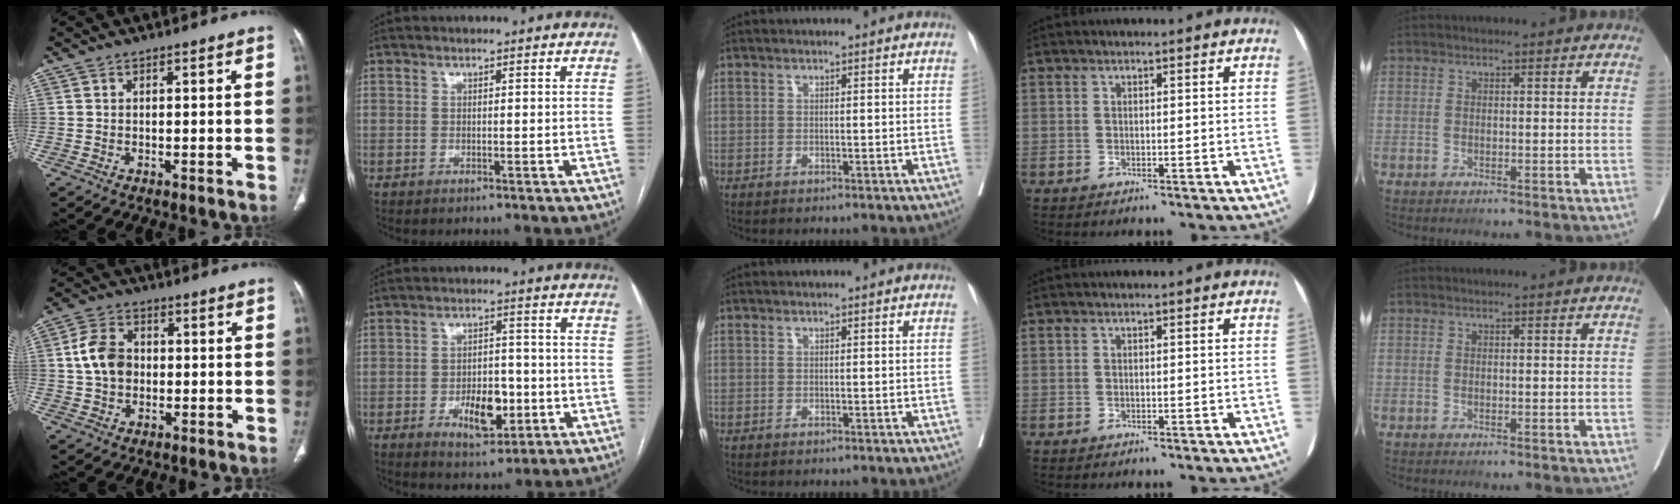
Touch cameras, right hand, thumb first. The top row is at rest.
{"thumb": {"total": 7.8, "force": [0.2, 6.0, 5.0], "torque": [-0.082, 0.013, -0.002]}, "index": {"total": 7.3, "force": [-2.4, 3.6, 5.9], "torque": [-0.094, 0.003, -0.030]}}